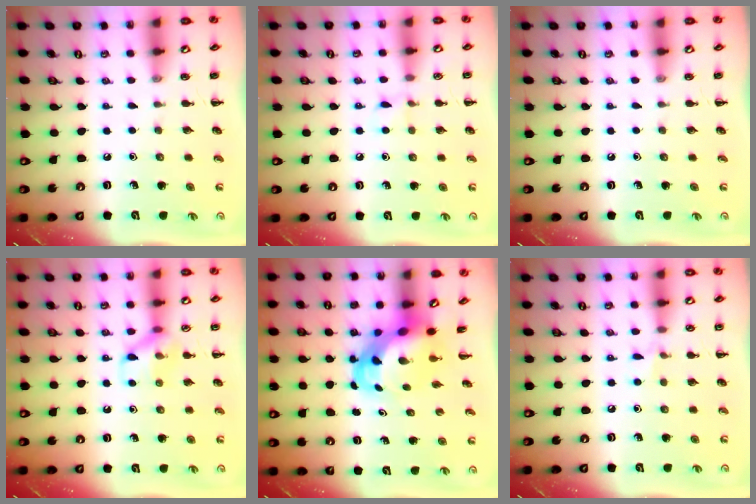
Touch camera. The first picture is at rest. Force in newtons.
{"total": 5.0, "press": 4.7, "slide": 1.8}
{"total": 0.0}
{"total": 9.3, "press": 9.2, "slide": 0.8}
{"total": 4.7, "press": 4.5, "slide": 1.4}
{"total": 3.6, "press": 3.5, "slide": 1.1}